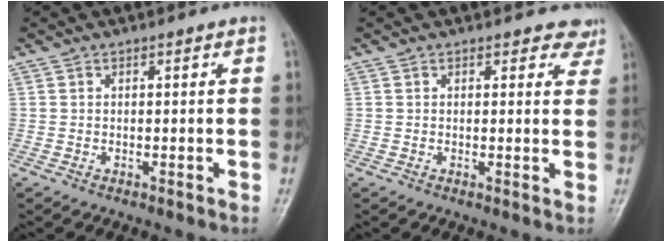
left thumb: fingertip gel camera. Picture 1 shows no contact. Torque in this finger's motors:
{"motor_torque": [0.24, -0.18, 0.14, 0.11, 0.00]}